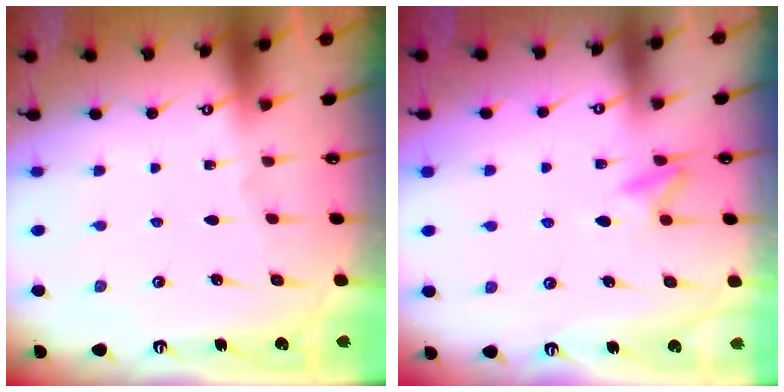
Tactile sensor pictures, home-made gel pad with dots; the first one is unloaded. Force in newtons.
{"total": 8.6, "press": 8.5, "slide": 1.0}